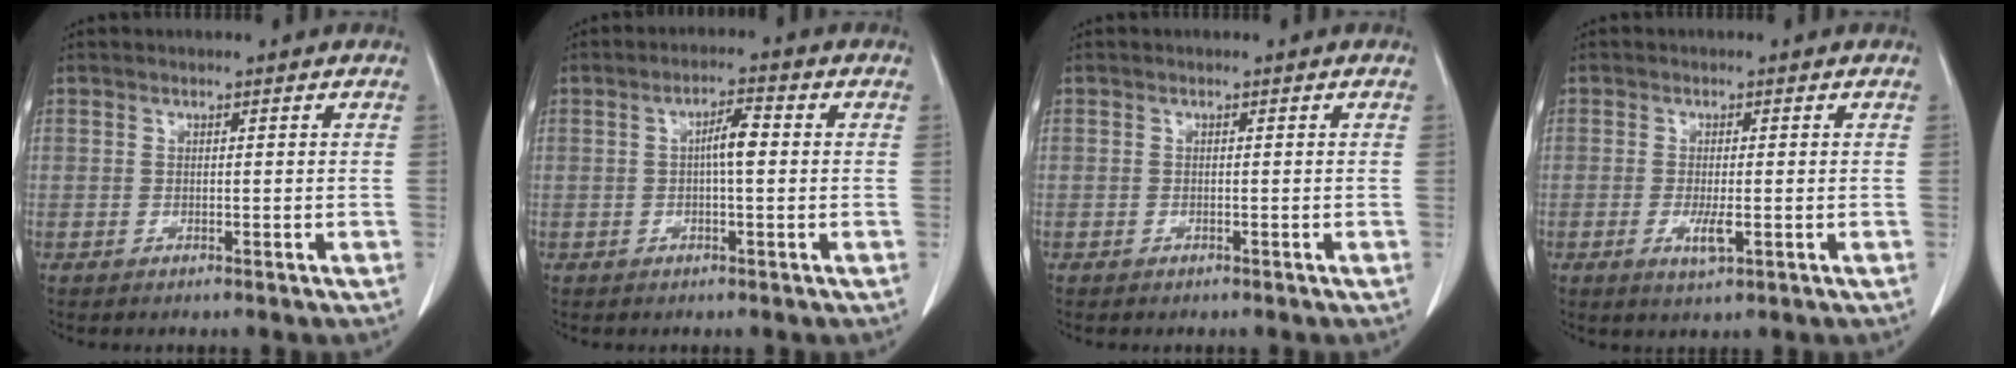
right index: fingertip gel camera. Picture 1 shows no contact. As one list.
[{"total": 3.9, "force": [0.2, 0.6, 3.8], "torque": [-0.066, 0.008, 0.001]}, {"total": 0.0}, {"total": 3.1, "force": [-0.9, 0.7, 2.9], "torque": [-0.054, -0.006, -0.011]}]